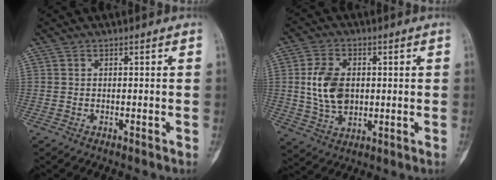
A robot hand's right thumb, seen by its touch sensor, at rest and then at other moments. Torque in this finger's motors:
{"motor_torque": [-0.57, 0.91, 0.42, -0.27, 0.02]}